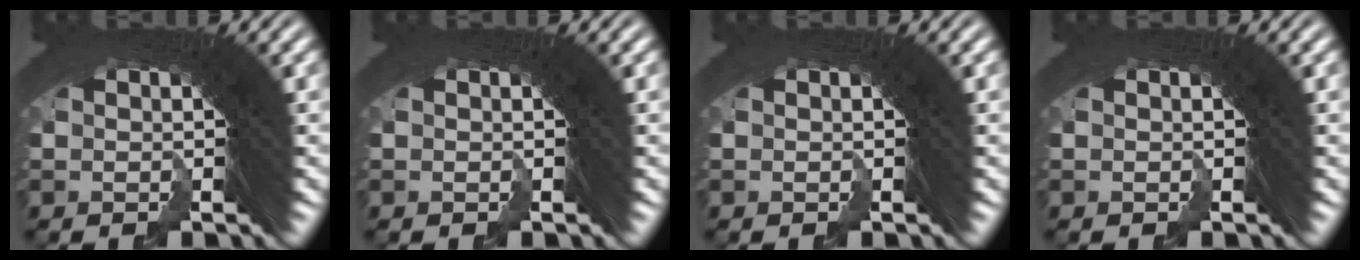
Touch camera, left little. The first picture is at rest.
{"total": 0.0}
{"total": 0.0}
{"total": 0.0}